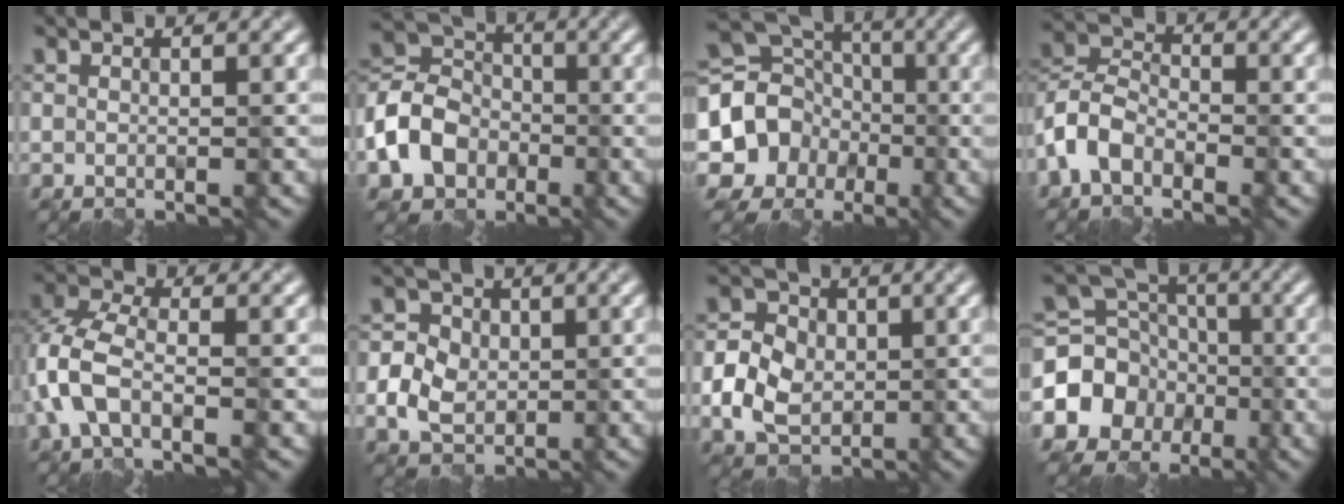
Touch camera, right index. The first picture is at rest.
{"total": 6.9, "force": [-2.7, 5.5, 3.2], "torque": [-0.067, 0.008, -0.071]}
{"total": 11.8, "force": [-1.9, 10.9, 4.1], "torque": [-0.108, 0.019, -0.061]}
{"total": 5.0, "force": [-2.8, 3.0, 2.9], "torque": [-0.060, 0.007, -0.065]}
{"total": 5.4, "force": [-1.8, 2.9, 4.1], "torque": [-0.107, 0.007, -0.044]}
{"total": 5.0, "force": [-0.3, 4.5, 2.2], "torque": [-0.040, 0.008, -0.016]}
{"total": 5.4, "force": [-0.8, 4.5, 3.0], "torque": [-0.060, -0.001, -0.014]}
{"total": 7.2, "force": [-2.2, 6.2, 2.7], "torque": [-0.047, 0.002, -0.061]}